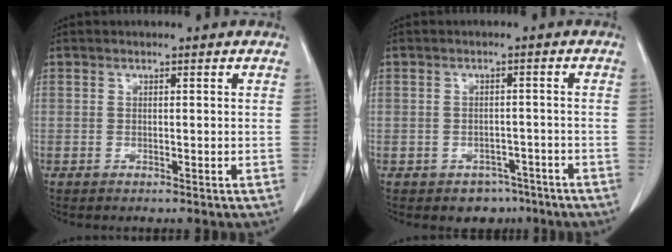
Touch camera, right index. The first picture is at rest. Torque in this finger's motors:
{"motor_torque": [-0.12, -0.19, -0.28, -0.12]}